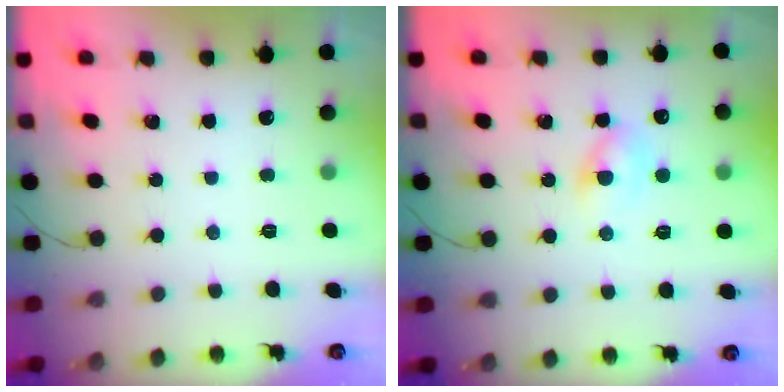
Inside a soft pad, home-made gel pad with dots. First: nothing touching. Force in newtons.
{"total": 3.2, "press": 2.9, "slide": 1.3}